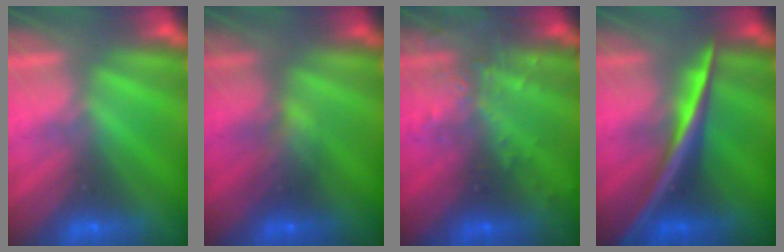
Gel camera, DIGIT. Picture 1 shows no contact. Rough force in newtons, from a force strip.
{"total": 2.2}
{"total": 2.9}
{"total": 2.6}